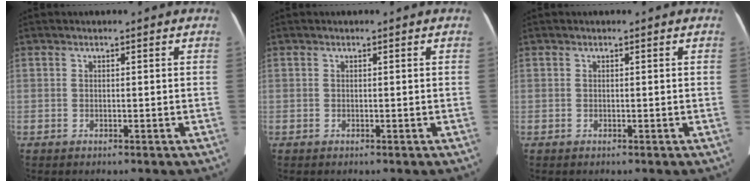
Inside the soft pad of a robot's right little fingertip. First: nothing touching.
{"total": 0.0}
{"total": 0.0}